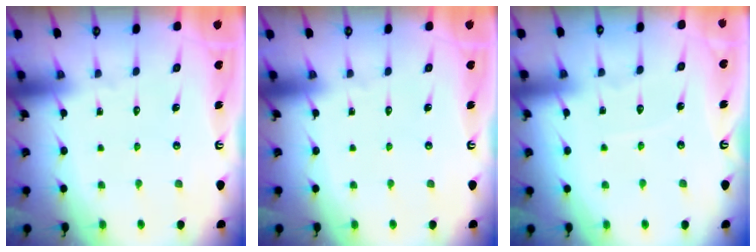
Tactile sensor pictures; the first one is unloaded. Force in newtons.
{"total": 0.0}
{"total": 3.2, "press": 3.2, "slide": 0.4}